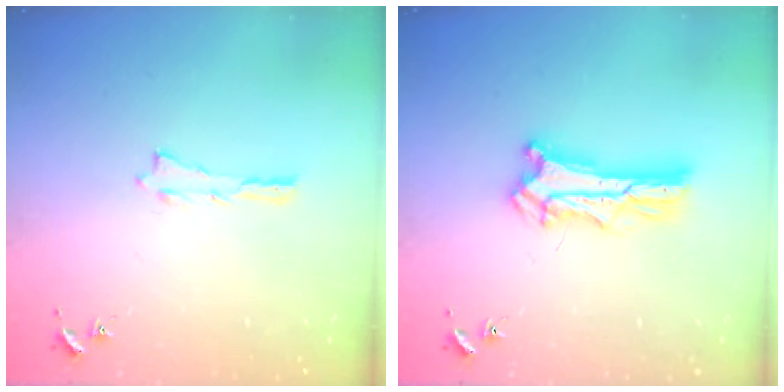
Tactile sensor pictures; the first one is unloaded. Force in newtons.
{"total": 6.6, "press": 6.6, "slide": 0.6}